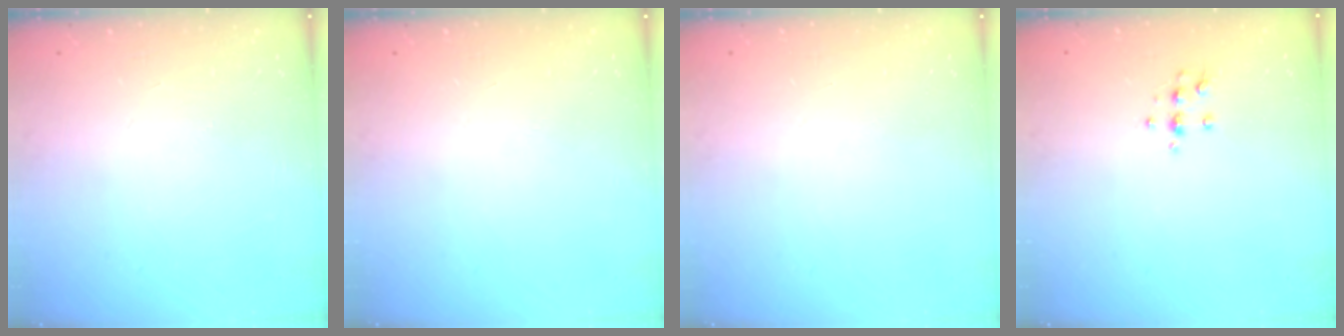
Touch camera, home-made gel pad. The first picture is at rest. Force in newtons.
{"total": 0.0}
{"total": 0.0}
{"total": 6.2, "press": 6.2, "slide": 0.9}